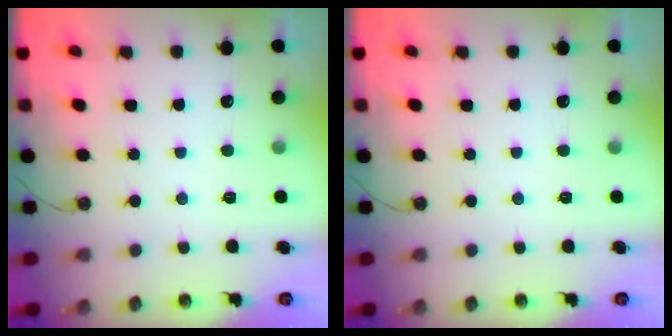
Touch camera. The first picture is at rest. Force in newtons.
{"total": 0.0}